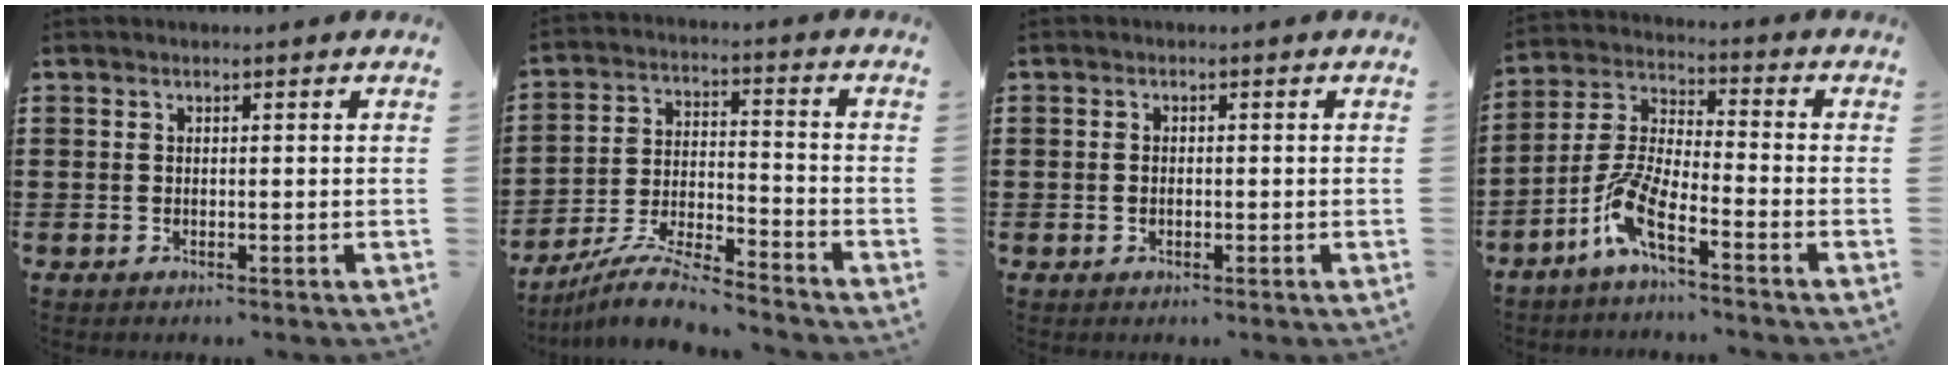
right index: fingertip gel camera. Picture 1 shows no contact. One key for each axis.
{"total": 8.9, "fx": -8.3, "fy": 0.5, "fz": 3.1, "tx": -0.068, "ty": 0.010, "tz": -0.165}
{"total": 0.8, "fx": -0.2, "fy": 0.4, "fz": 0.7, "tx": -0.016, "ty": -0.002, "tz": -0.004}
{"total": 7.7, "fx": -5.2, "fy": 1.4, "fz": 5.6, "tx": -0.147, "ty": -0.016, "tz": -0.109}